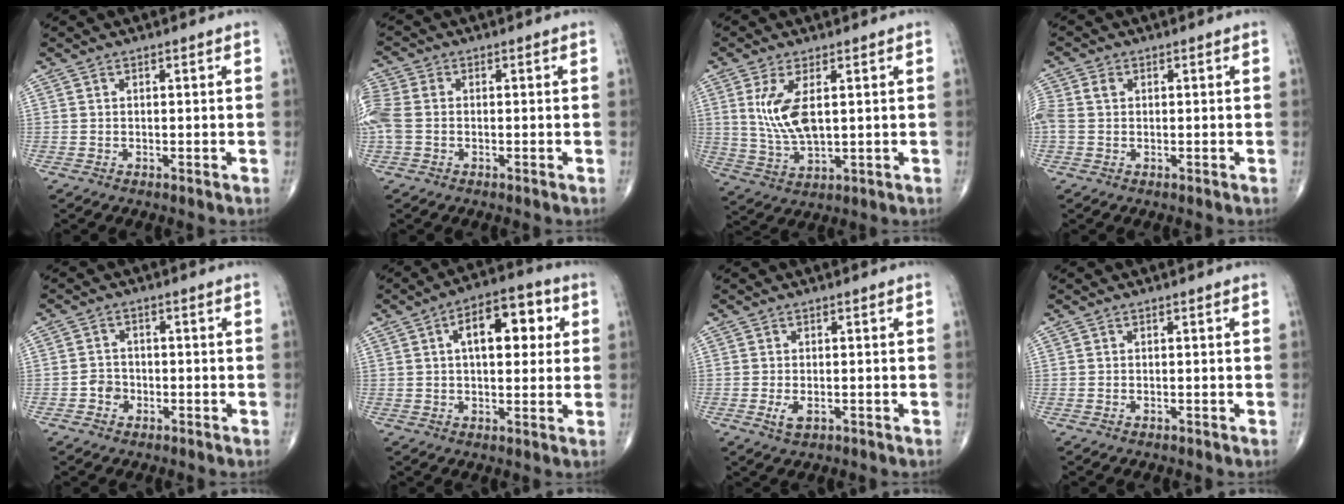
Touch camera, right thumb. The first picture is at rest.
{"total": 6.0, "force": [-0.3, 4.3, 4.2], "torque": [-0.127, 0.014, -0.011]}
{"total": 8.7, "force": [2.0, 3.6, 7.7], "torque": [-0.161, -0.015, 0.051]}
{"total": 3.4, "force": [0.6, 2.5, 2.2], "torque": [-0.062, 0.015, 0.013]}
{"total": 2.9, "force": [-1.1, 2.5, 1.0], "torque": [-0.002, 0.009, -0.023]}
{"total": 12.1, "force": [3.1, 6.2, 9.9], "torque": [-0.116, 0.018, 0.040]}
{"total": 2.4, "force": [-0.7, 1.3, 1.9], "torque": [-0.038, -0.005, -0.011]}
{"total": 0.0}